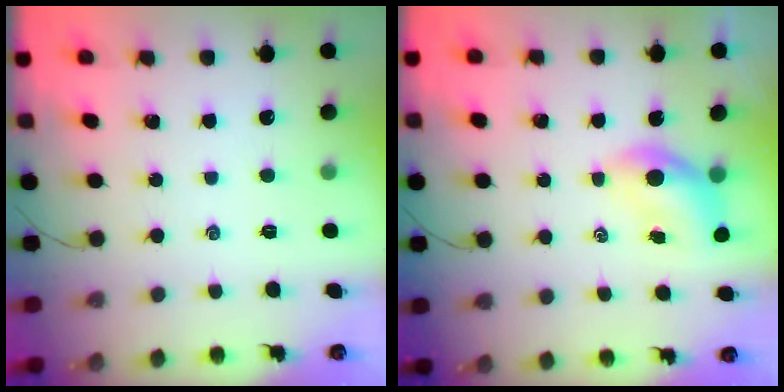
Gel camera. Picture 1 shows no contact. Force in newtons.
{"total": 5.7, "press": 5.6, "slide": 0.9}